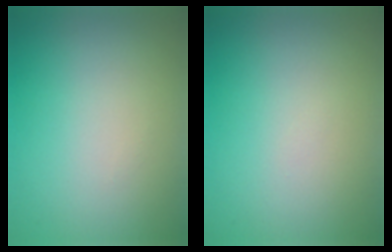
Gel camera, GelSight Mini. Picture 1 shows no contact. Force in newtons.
{"total": 0.0}